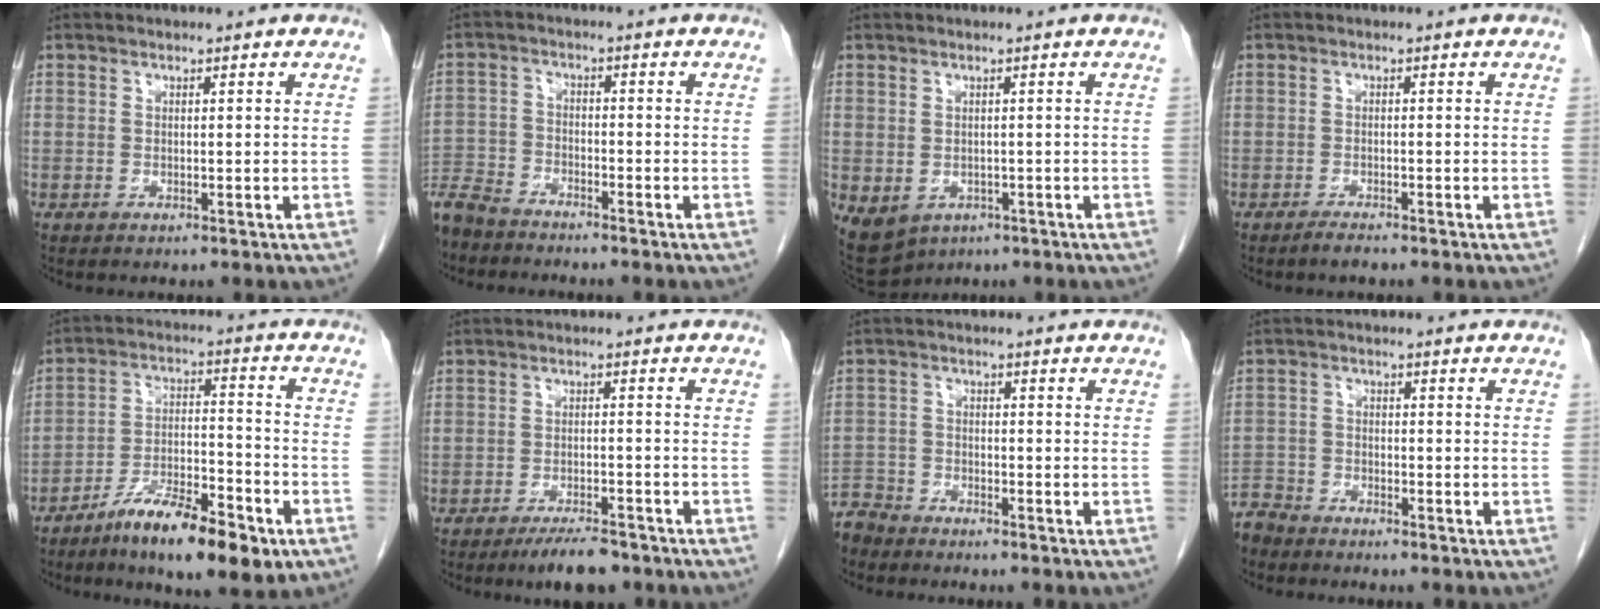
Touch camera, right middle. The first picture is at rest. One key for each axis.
{"total": 7.8, "fx": -7.1, "fy": 2.4, "fz": 2.0, "tx": -0.037, "ty": -0.013, "tz": -0.134}
{"total": 8.4, "fx": -3.8, "fy": 6.5, "fz": 3.7, "tx": -0.081, "ty": -0.001, "tz": -0.044}
{"total": 1.5, "fx": -1.3, "fy": 0.1, "fz": 0.7, "tx": -0.019, "ty": -0.004, "tz": -0.022}
{"total": 13.3, "fx": -8.1, "fy": 2.8, "fz": 10.1, "tx": -0.172, "ty": -0.005, "tz": -0.135}
{"total": 5.5, "fx": -4.5, "fy": 1.2, "fz": 3.0, "tx": -0.049, "ty": -0.005, "tz": -0.072}
{"total": 4.9, "fx": -4.7, "fy": 1.4, "fz": -0.2, "tx": 0.011, "ty": -0.010, "tz": -0.094}
{"total": 4.6, "fx": -4.4, "fy": 1.2, "fz": -0.1, "tx": 0.009, "ty": -0.009, "tz": -0.088}